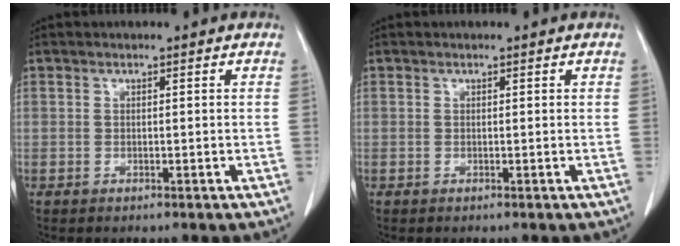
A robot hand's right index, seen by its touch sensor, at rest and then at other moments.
{"total": 0.0}